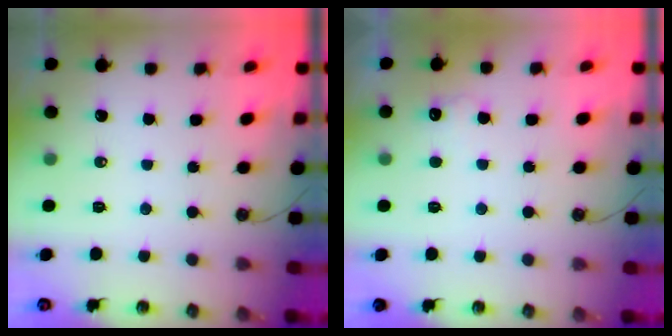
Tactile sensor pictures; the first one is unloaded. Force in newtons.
{"total": 5.7, "press": 5.6, "slide": 1.3}